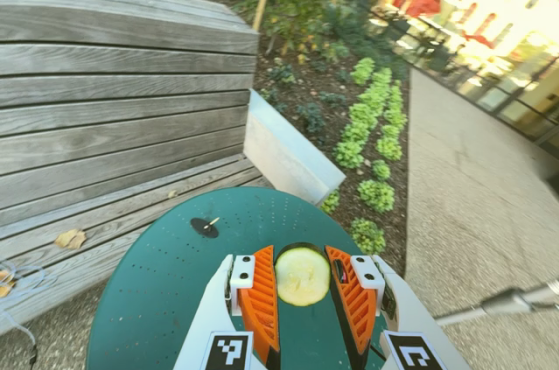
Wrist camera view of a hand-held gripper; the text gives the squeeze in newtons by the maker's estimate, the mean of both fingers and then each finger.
{"total": 11.9, "left": 11.8, "right": 11.9}